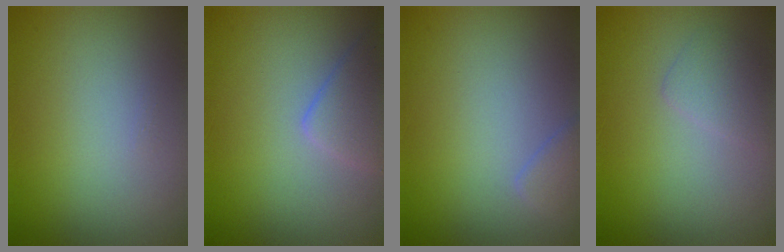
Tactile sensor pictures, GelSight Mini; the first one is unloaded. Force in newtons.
{"total": 2.3, "press": 2.3, "slide": 0.0}
{"total": 1.3, "press": 1.3, "slide": 0.1}
{"total": 1.6, "press": 1.6, "slide": 0.1}